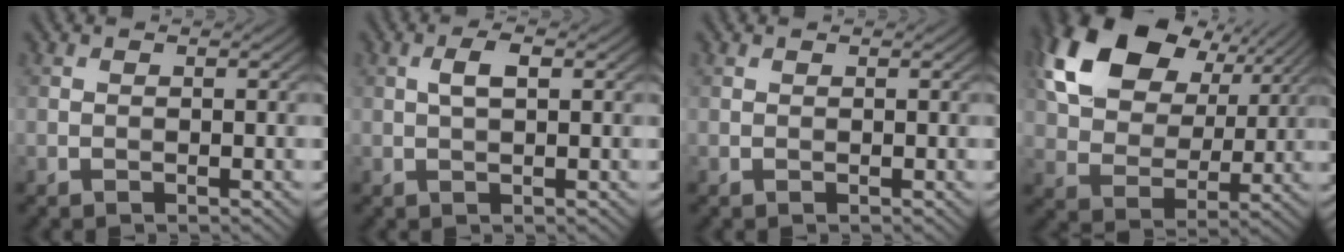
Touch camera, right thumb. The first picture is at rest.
{"total": 2.4, "force": [0.6, 0.8, 2.1], "torque": [-0.044, 0.005, 0.009]}
{"total": 0.0}
{"total": 16.8, "force": [8.0, 10.8, 10.0], "torque": [-0.222, 0.021, 0.141]}